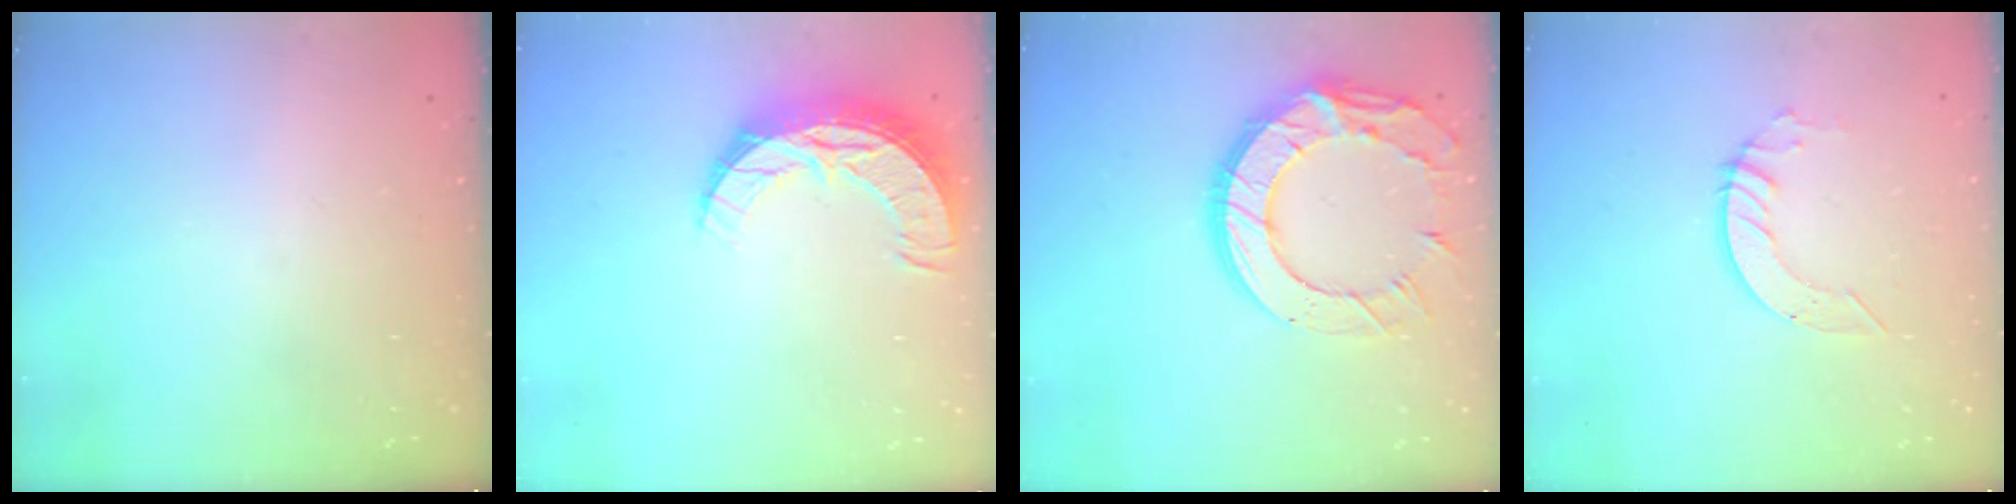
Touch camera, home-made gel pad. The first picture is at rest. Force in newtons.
{"total": 10.3, "press": 10.3, "slide": 0.9}
{"total": 17.6, "press": 17.5, "slide": 1.2}
{"total": 5.2, "press": 5.2, "slide": 0.3}